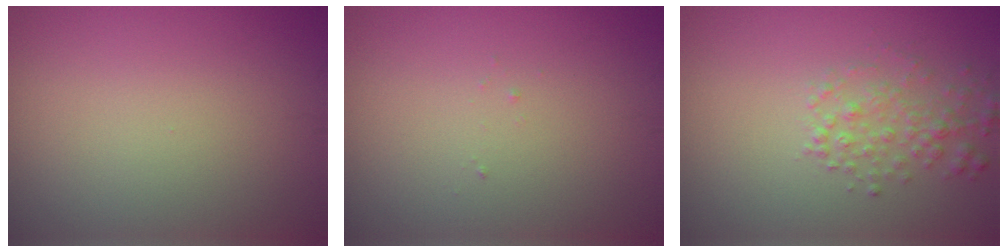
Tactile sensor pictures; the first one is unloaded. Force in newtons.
{"total": 0.0}
{"total": 2.3, "press": 2.3, "slide": 0.1}